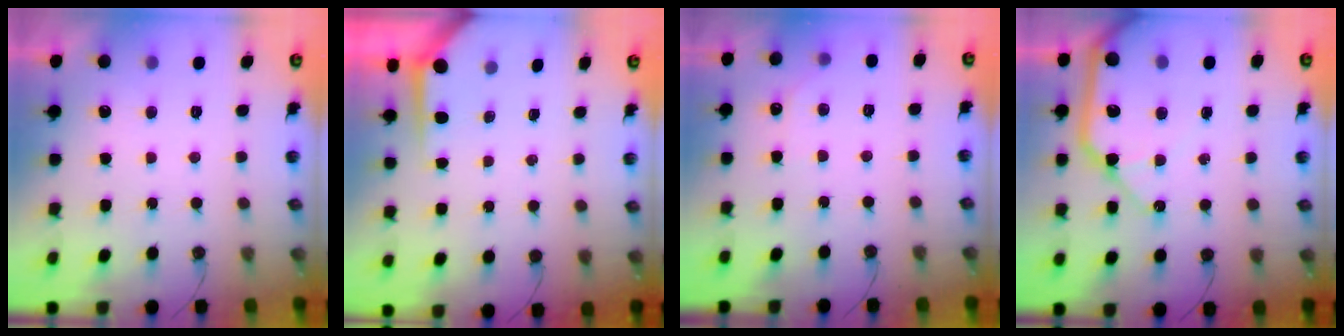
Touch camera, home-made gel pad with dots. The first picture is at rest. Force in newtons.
{"total": 3.6, "press": 3.6, "slide": 0.4}
{"total": 4.9, "press": 4.8, "slide": 0.5}
{"total": 16.7, "press": 16.5, "slide": 2.8}